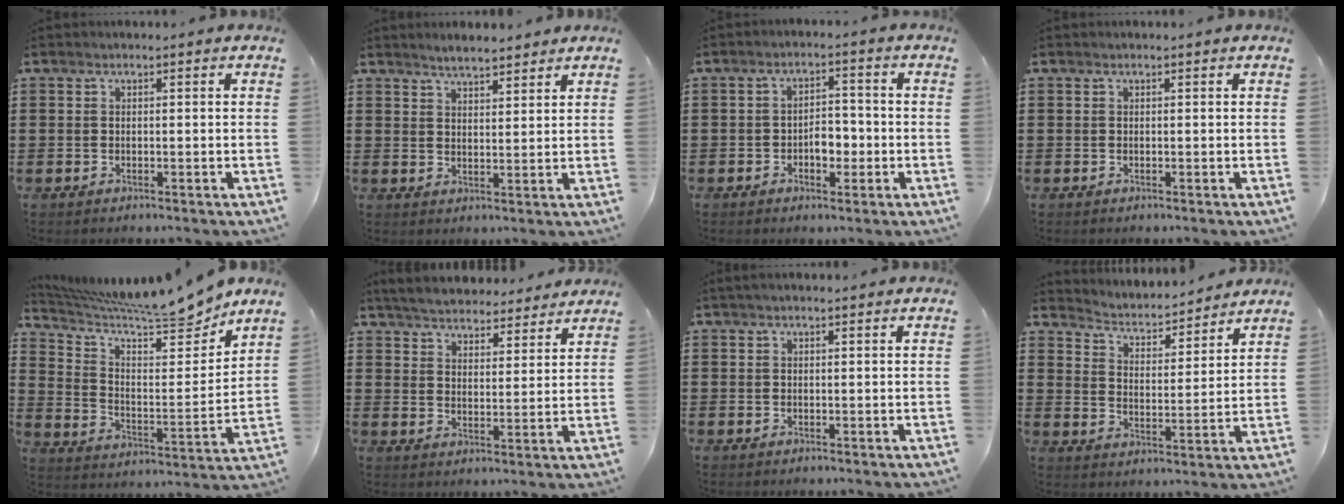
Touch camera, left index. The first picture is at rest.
{"total": 3.1, "force": [3.0, 0.4, 0.4], "torque": [-0.016, -0.002, 0.057]}
{"total": 3.9, "force": [-1.2, 2.2, 3.0], "torque": [-0.049, 0.003, -0.025]}
{"total": 0.0}
{"total": 10.7, "force": [9.7, 0.7, 4.3], "torque": [-0.107, -0.074, 0.160]}
{"total": 4.8, "force": [4.8, 0.3, 0.4], "torque": [-0.030, -0.026, 0.083]}
{"total": 0.6, "force": [0.4, 0.0, 0.5], "torque": [-0.009, 0.001, 0.008]}
{"total": 3.0, "force": [3.0, 0.4, 0.2], "torque": [-0.024, -0.029, 0.042]}